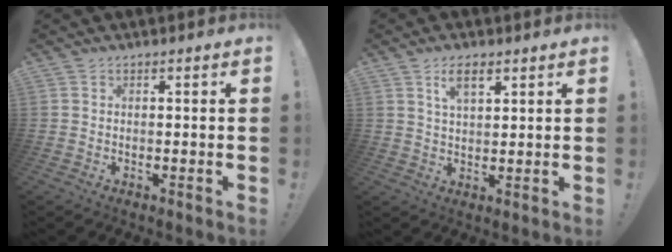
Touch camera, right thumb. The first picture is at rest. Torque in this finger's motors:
{"motor_torque": [0.00, 0.00, 0.22, 0.12, 0.00]}